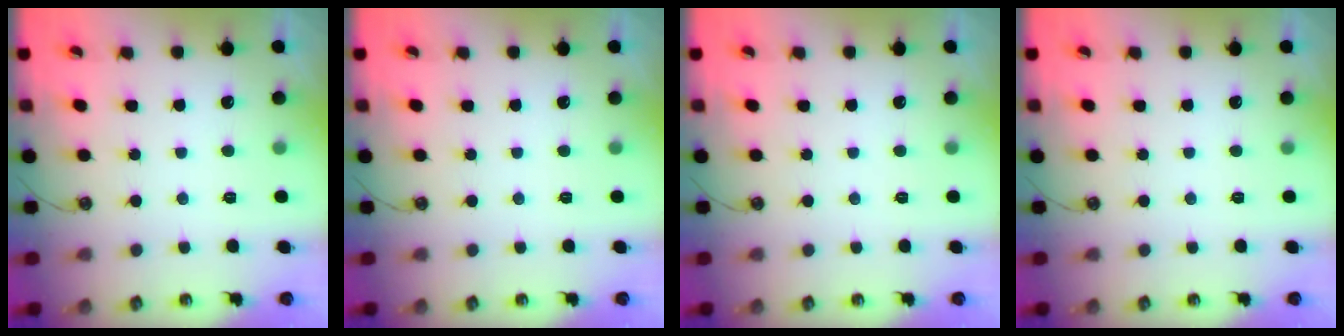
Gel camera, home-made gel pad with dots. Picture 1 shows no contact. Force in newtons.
{"total": 0.0}
{"total": 0.0}
{"total": 0.0}